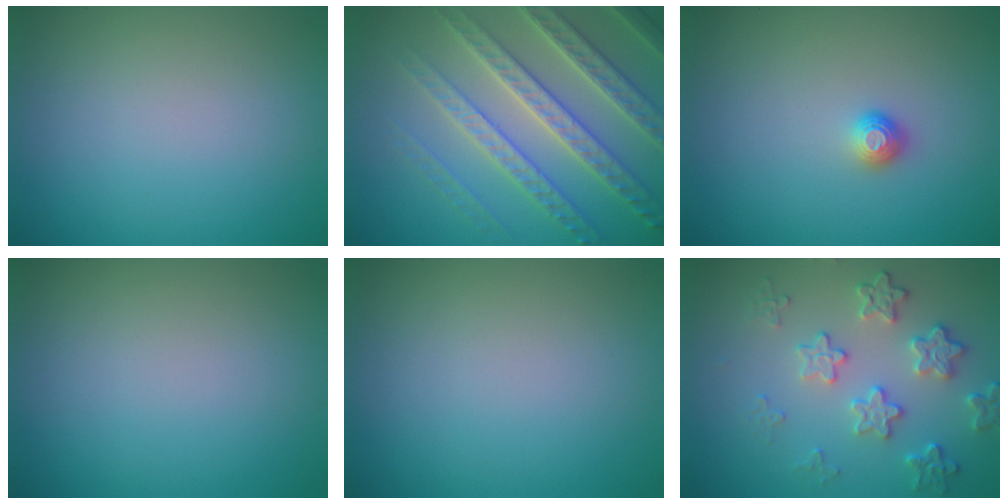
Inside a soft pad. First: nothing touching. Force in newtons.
{"total": 7.0, "press": 6.8, "slide": 1.7}
{"total": 1.1, "press": 1.0, "slide": 0.4}
{"total": 0.0}
{"total": 0.0}
{"total": 4.1, "press": 3.6, "slide": 2.0}